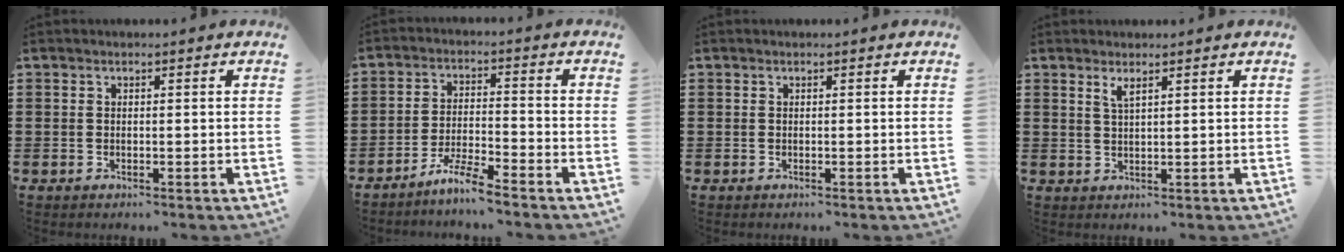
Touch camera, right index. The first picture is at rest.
{"total": 5.1, "force": [-4.7, -0.4, 2.0], "torque": [-0.050, -0.007, -0.094]}
{"total": 0.0}
{"total": 1.8, "force": [1.2, 0.3, 1.3], "torque": [-0.027, 0.001, 0.021]}